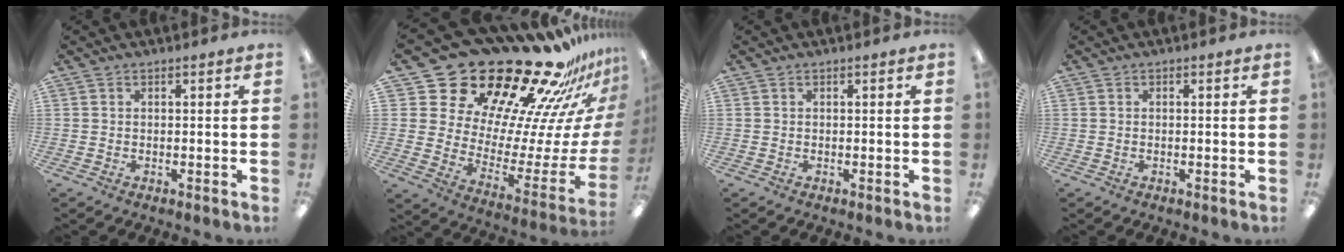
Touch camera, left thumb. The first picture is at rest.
{"total": 31.5, "force": [25.0, 13.2, 14.0], "torque": [-0.183, -0.214, 0.455]}
{"total": 0.0}
{"total": 0.0}